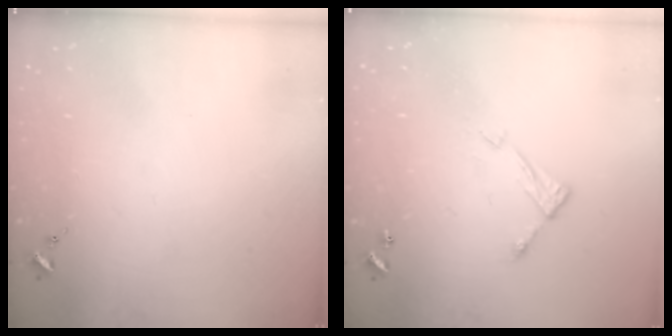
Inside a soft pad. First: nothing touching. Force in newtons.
{"total": 6.3, "press": 6.3, "slide": 0.4}